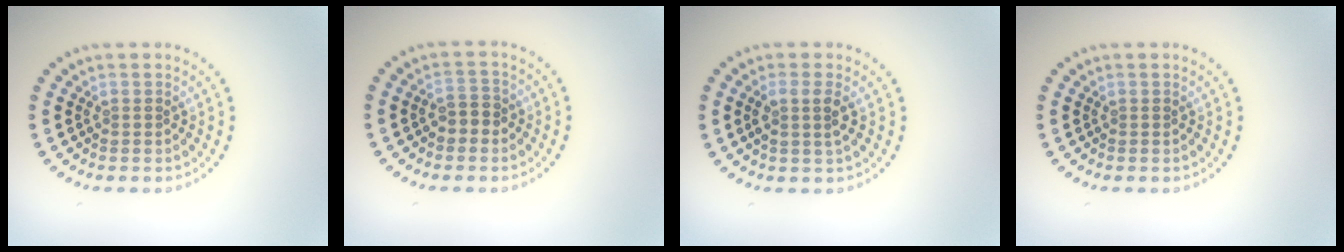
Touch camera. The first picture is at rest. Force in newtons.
{"total": 1.8, "press": 1.7, "slide": 0.6}
{"total": 2.1, "press": 1.8, "slide": 1.1}
{"total": 0.0}